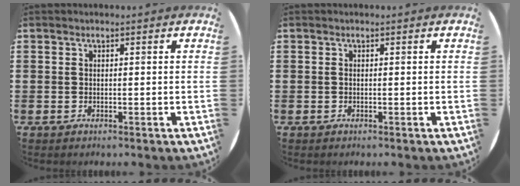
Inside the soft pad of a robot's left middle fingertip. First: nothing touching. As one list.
[{"total": 0.0}]